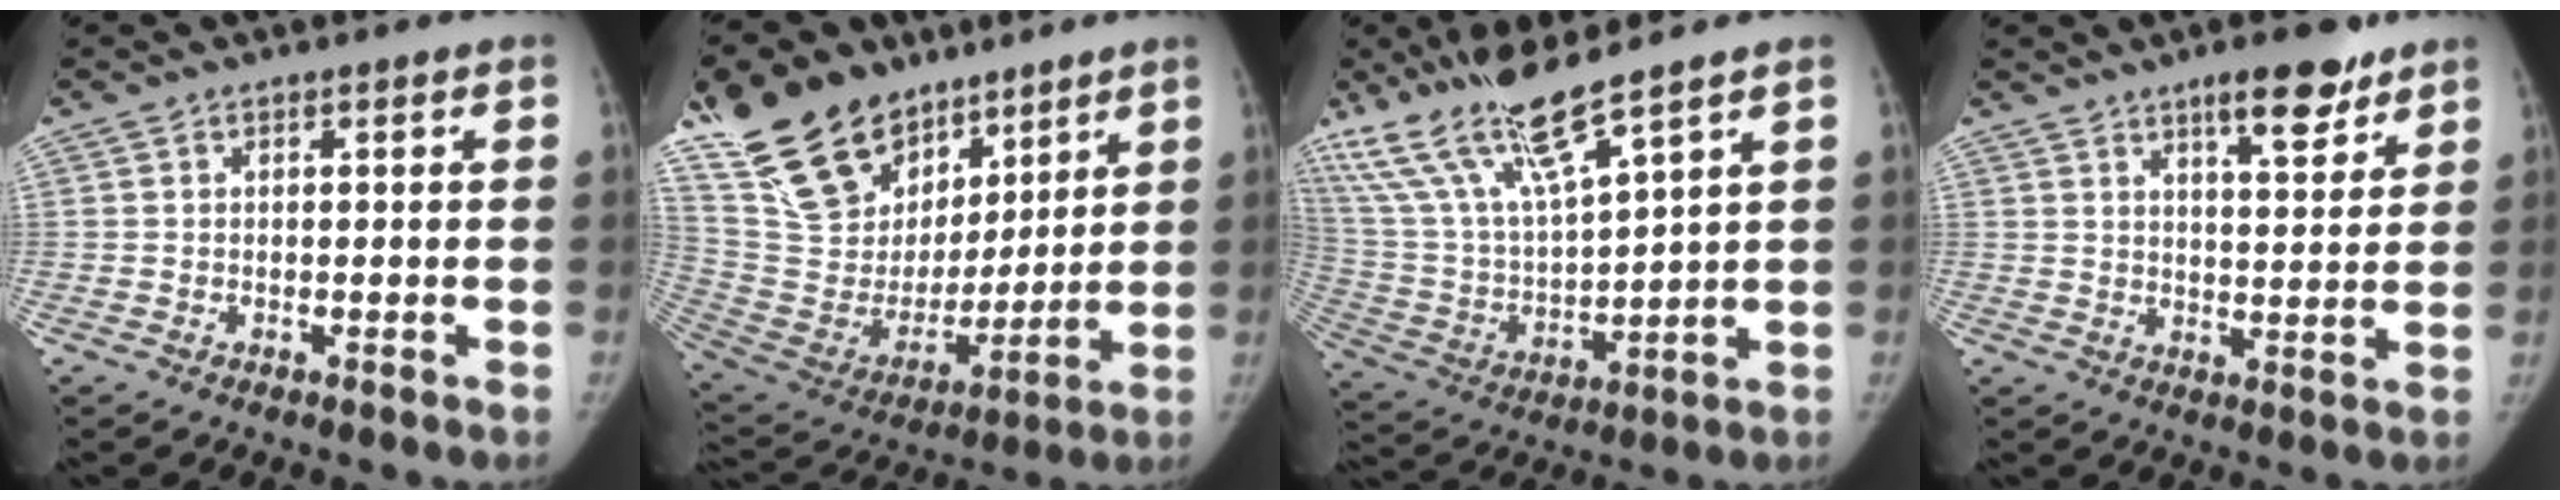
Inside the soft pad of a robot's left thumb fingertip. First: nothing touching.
{"total": 24.2, "force": [16.1, 14.5, 10.7], "torque": [-0.171, -0.043, 0.301]}
{"total": 16.5, "force": [12.0, 2.8, 11.0], "torque": [-0.216, -0.055, 0.246]}
{"total": 8.8, "force": [5.9, 2.7, 5.9], "torque": [-0.068, -0.036, 0.088]}